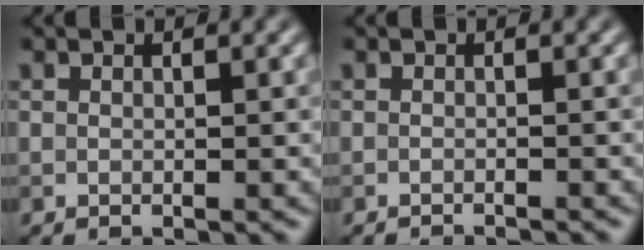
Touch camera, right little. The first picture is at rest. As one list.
[{"total": 2.1, "force": [-1.9, 0.3, 0.7], "torque": [-0.002, -0.002, -0.027]}]